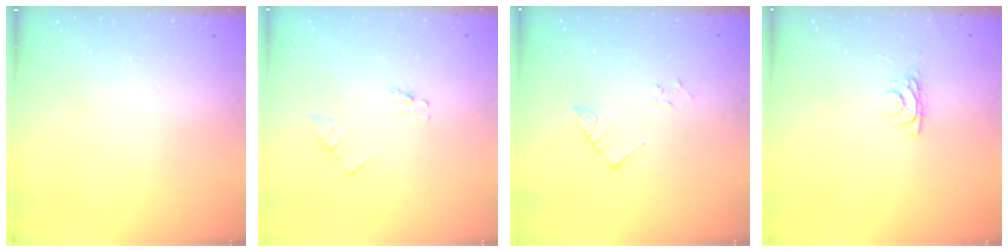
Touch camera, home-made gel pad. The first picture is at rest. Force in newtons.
{"total": 0.0}
{"total": 3.9, "press": 3.9, "slide": 0.1}
{"total": 3.9, "press": 3.8, "slide": 0.5}